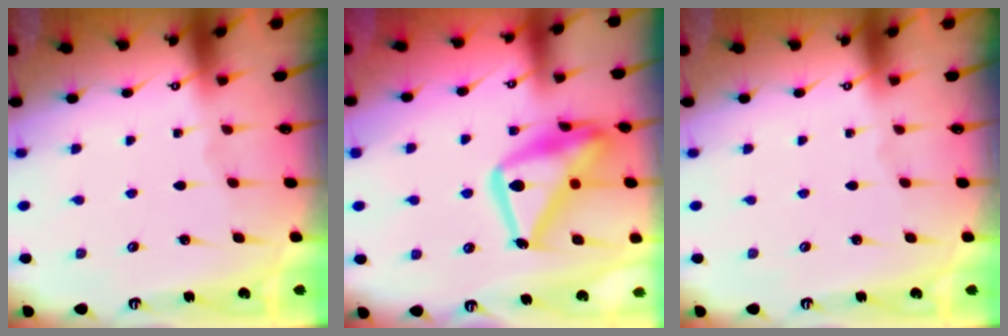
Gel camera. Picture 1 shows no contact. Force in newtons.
{"total": 20.0, "press": 19.9, "slide": 1.6}
{"total": 0.0}